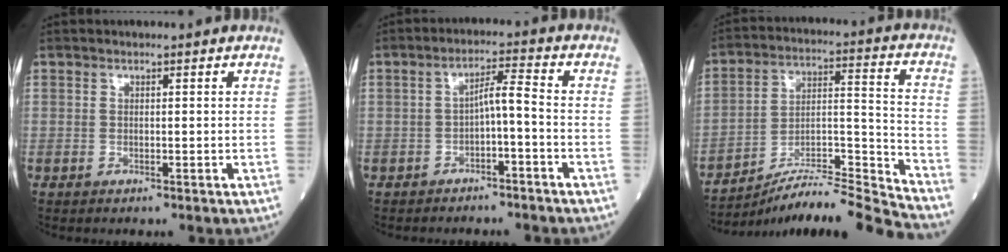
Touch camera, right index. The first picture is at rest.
{"total": 3.8, "force": [-1.6, 0.5, 3.5], "torque": [-0.058, 0.018, -0.024]}
{"total": 16.3, "force": [-15.5, -2.2, 4.6], "torque": [-0.066, 0.031, -0.262]}